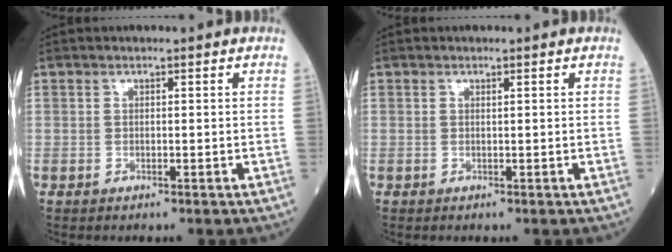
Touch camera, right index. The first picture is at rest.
{"total": 0.0}